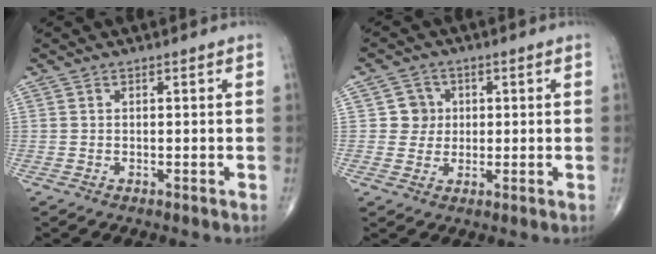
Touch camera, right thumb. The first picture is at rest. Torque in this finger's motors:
{"motor_torque": [0.01, 0.36, 0.14, 0.00, -0.03]}